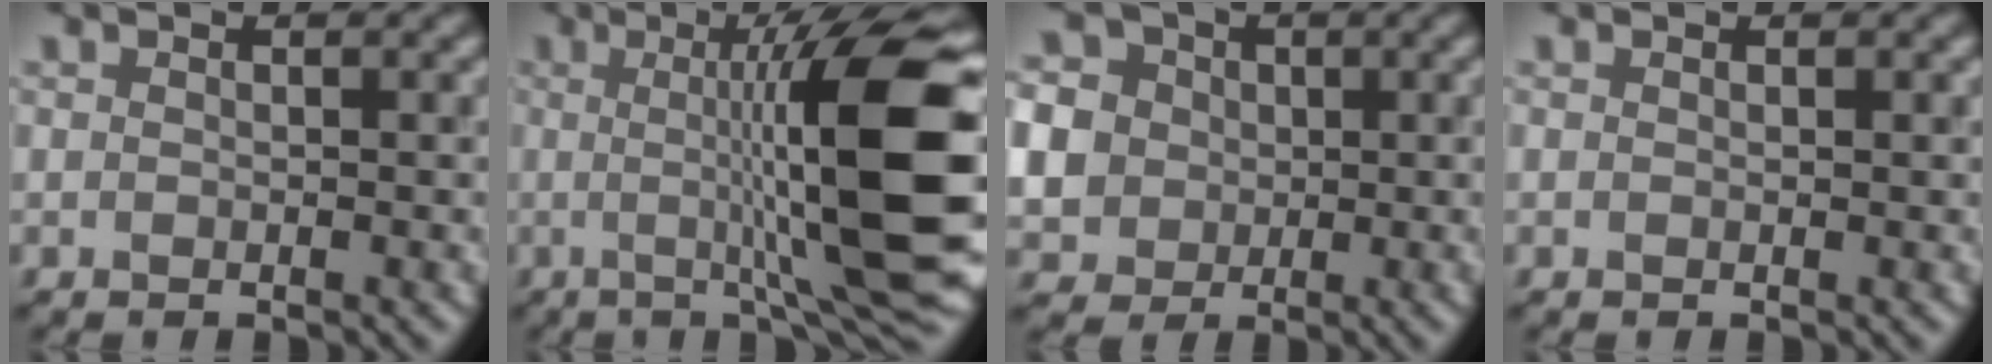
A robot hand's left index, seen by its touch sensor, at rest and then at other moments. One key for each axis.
{"total": 13.5, "fx": 0.5, "fy": 2.4, "fz": 13.3, "tx": -0.173, "ty": 0.004, "tz": 0.007}
{"total": 8.9, "fx": 1.2, "fy": 8.0, "fz": 3.6, "tx": -0.093, "ty": 0.019, "tz": 0.010}
{"total": 0.0}